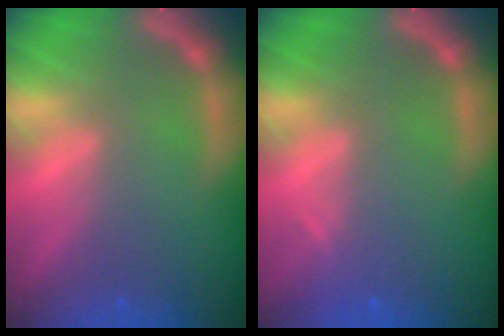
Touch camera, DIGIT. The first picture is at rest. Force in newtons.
{"total": 0.9}